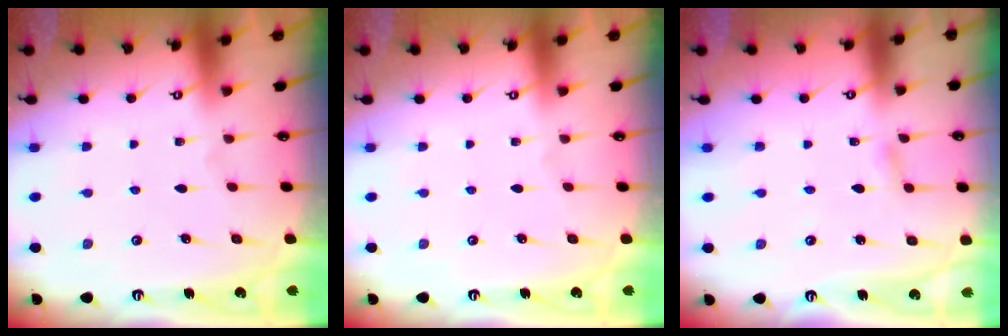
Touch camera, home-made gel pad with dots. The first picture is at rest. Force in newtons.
{"total": 0.0}
{"total": 2.8, "press": 2.8, "slide": 0.3}